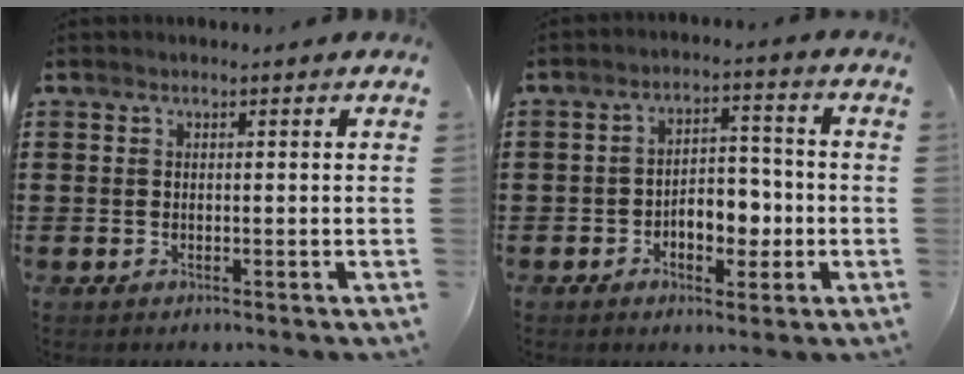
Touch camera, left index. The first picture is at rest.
{"total": 5.7, "force": [-1.7, 3.6, 4.1], "torque": [-0.060, 0.005, -0.037]}